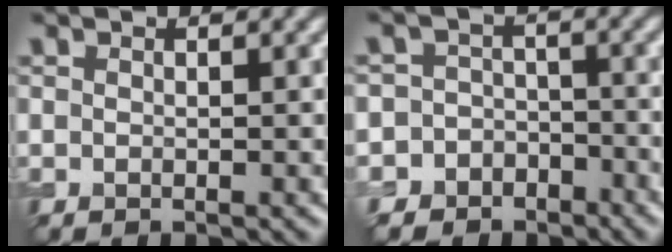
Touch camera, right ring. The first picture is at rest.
{"total": 6.7, "force": [-4.2, 5.1, -0.3], "torque": [0.031, -0.009, -0.086]}